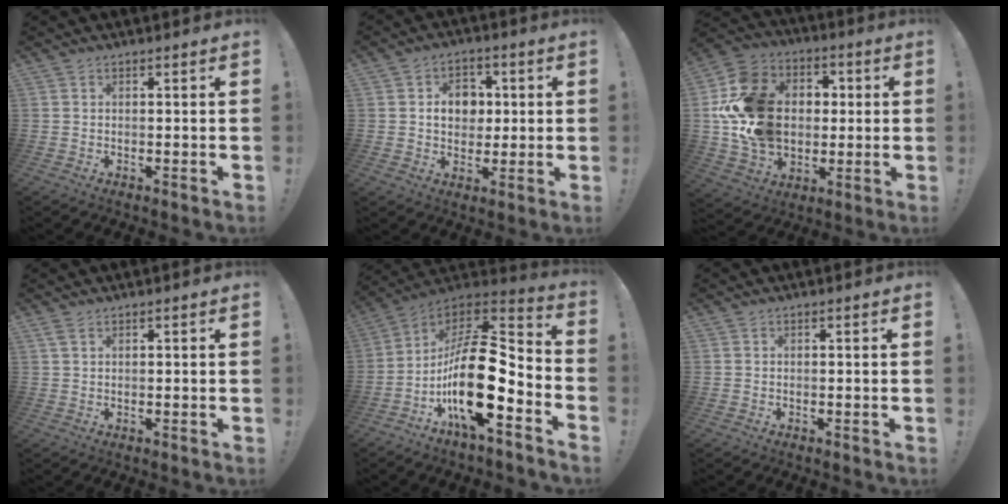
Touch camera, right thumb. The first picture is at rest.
{"total": 9.1, "force": [1.2, 7.5, 5.0], "torque": [-0.062, 0.003, 0.025]}
{"total": 20.4, "force": [0.7, 16.6, 11.8], "torque": [-0.196, 0.018, 0.029]}
{"total": 1.9, "force": [1.5, 0.7, 1.0], "torque": [-0.013, -0.002, 0.026]}
{"total": 23.4, "force": [-5.9, 9.1, 20.8], "torque": [-0.379, 0.027, -0.096]}
{"total": 0.0}